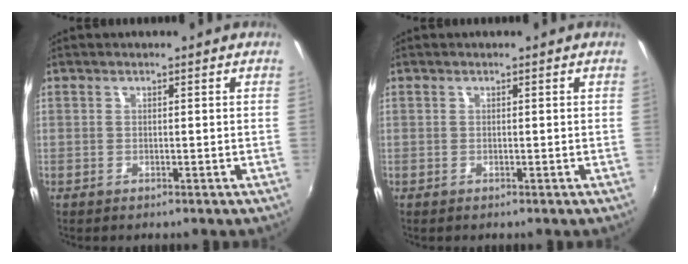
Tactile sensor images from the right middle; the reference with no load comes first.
{"total": 0.0}